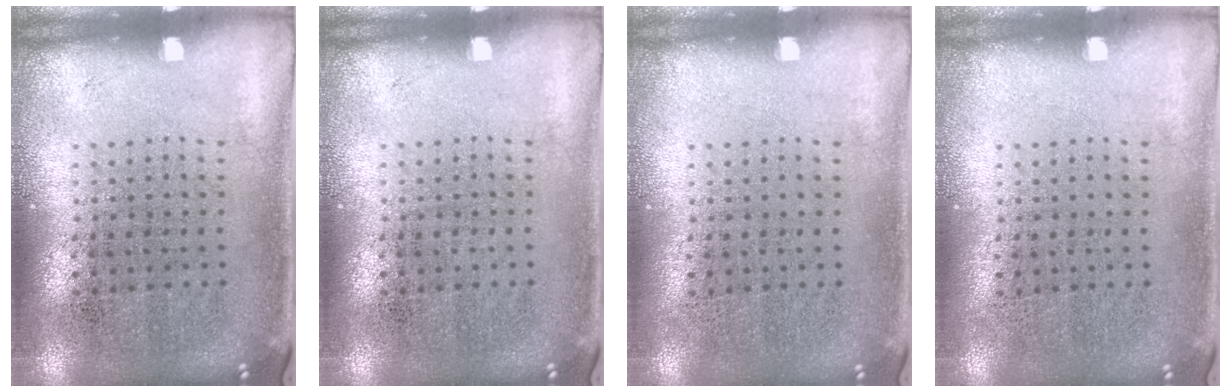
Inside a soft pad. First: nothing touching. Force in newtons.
{"total": 0.0}
{"total": 0.0}
{"total": 0.0}